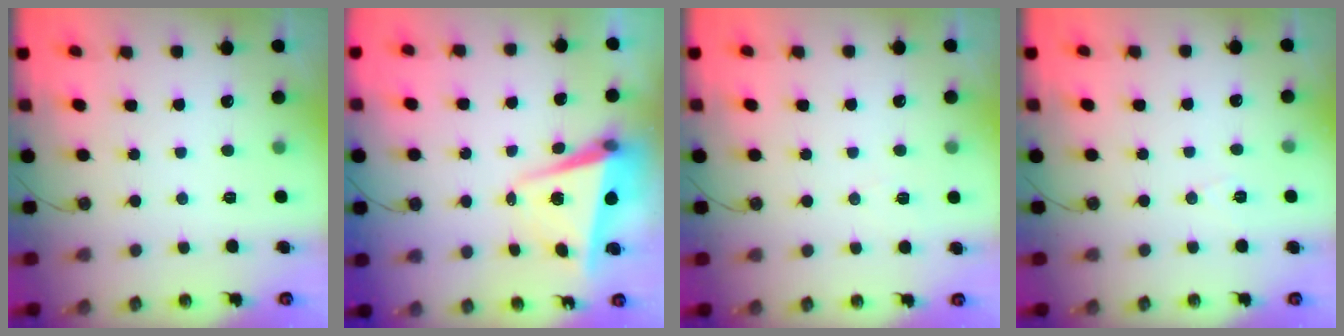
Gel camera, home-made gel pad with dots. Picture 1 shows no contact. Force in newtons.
{"total": 5.5, "press": 5.2, "slide": 1.8}
{"total": 4.7, "press": 4.1, "slide": 2.2}
{"total": 5.7, "press": 3.7, "slide": 4.4}